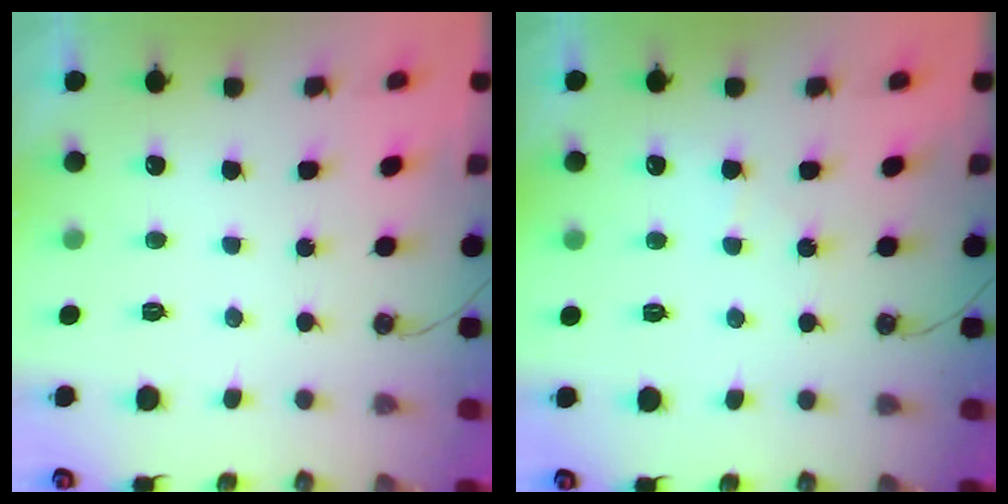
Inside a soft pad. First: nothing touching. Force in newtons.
{"total": 4.4, "press": 4.4, "slide": 0.7}